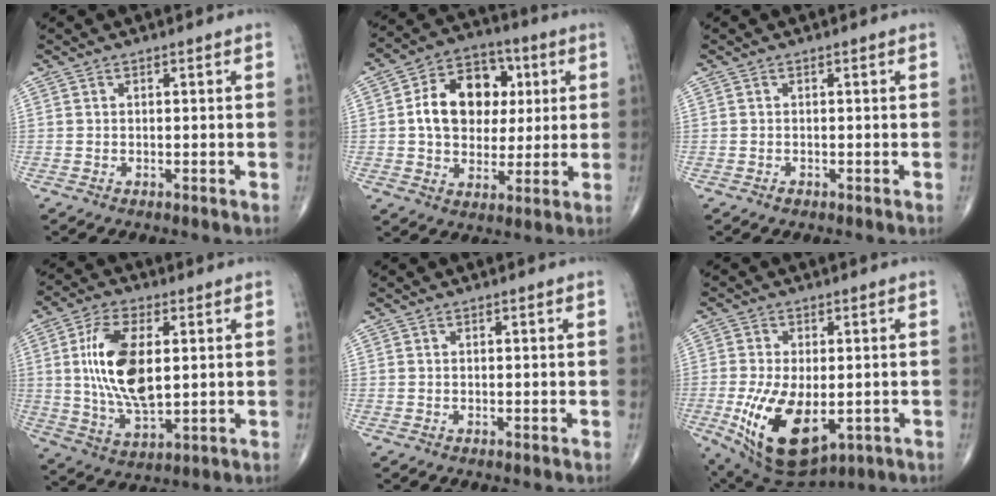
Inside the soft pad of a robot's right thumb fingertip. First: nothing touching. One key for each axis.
{"total": 15.2, "fx": 2.4, "fy": 11.4, "fz": 9.9, "tx": -0.118, "ty": 0.013, "tz": 0.036}
{"total": 0.6, "fx": -0.4, "fy": 0.4, "fz": 0.2, "tx": 0.000, "ty": 0.000, "tz": -0.008}
{"total": 15.1, "fx": 2.3, "fy": 7.4, "fz": 12.9, "tx": -0.246, "ty": -0.014, "tz": 0.048}
{"total": 0.0}
{"total": 15.4, "fx": -3.7, "fy": 8.2, "fz": 12.6, "tx": -0.238, "ty": -0.014, "tz": -0.037}